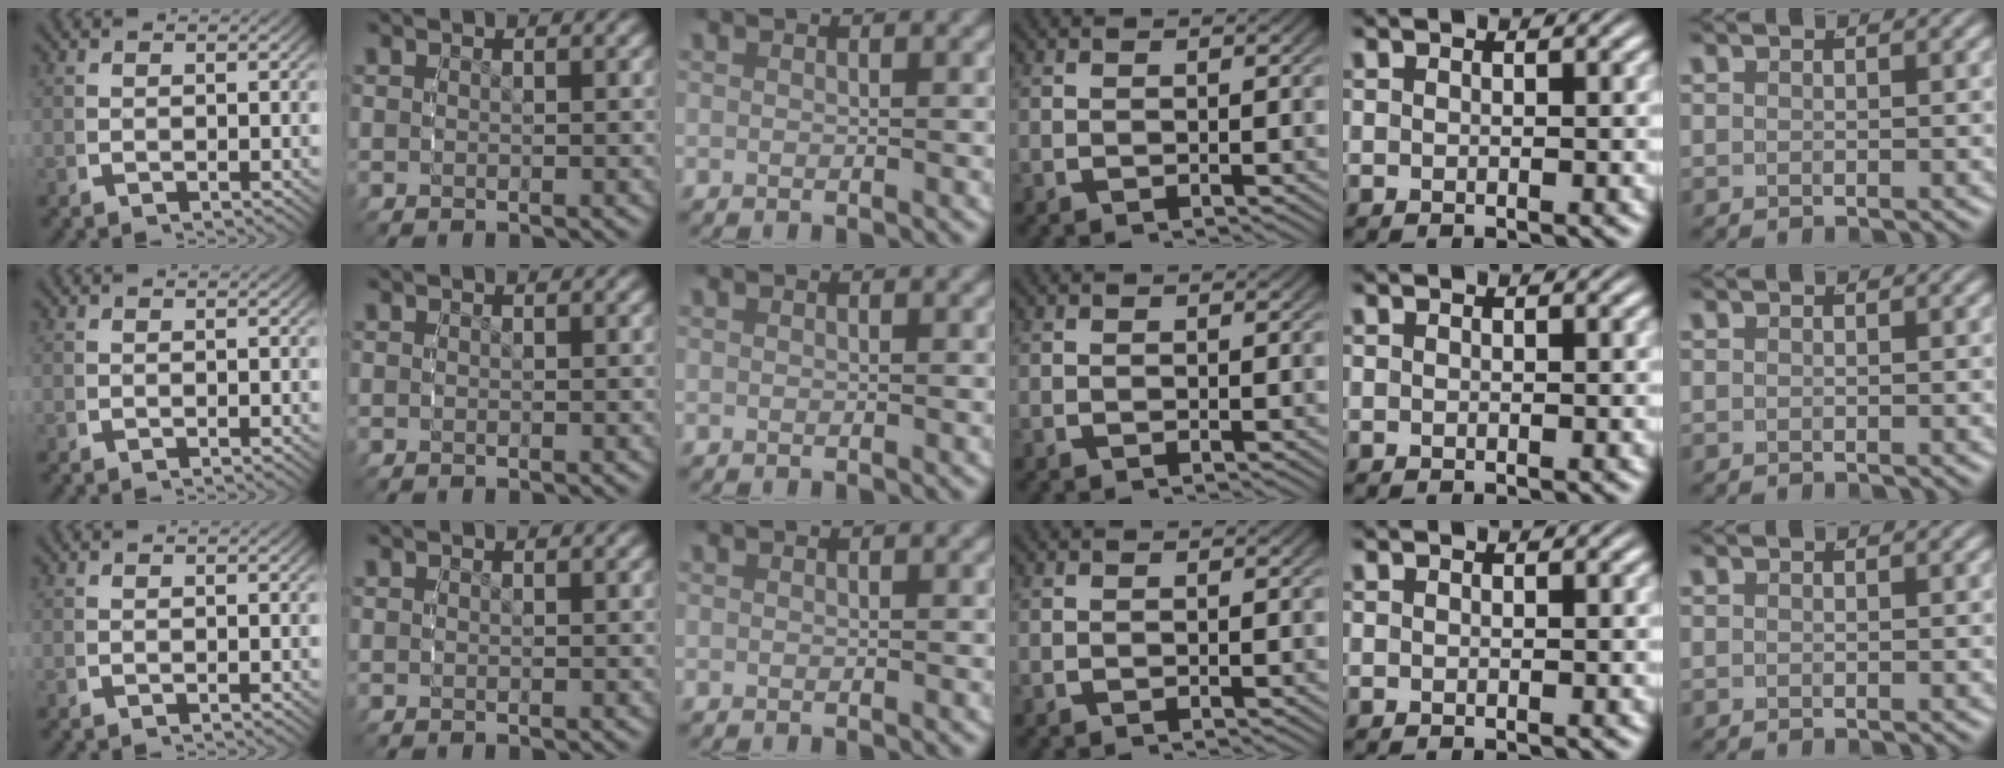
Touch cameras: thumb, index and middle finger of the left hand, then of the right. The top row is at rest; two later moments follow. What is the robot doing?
{"motion": "reach", "object": "photo album"}